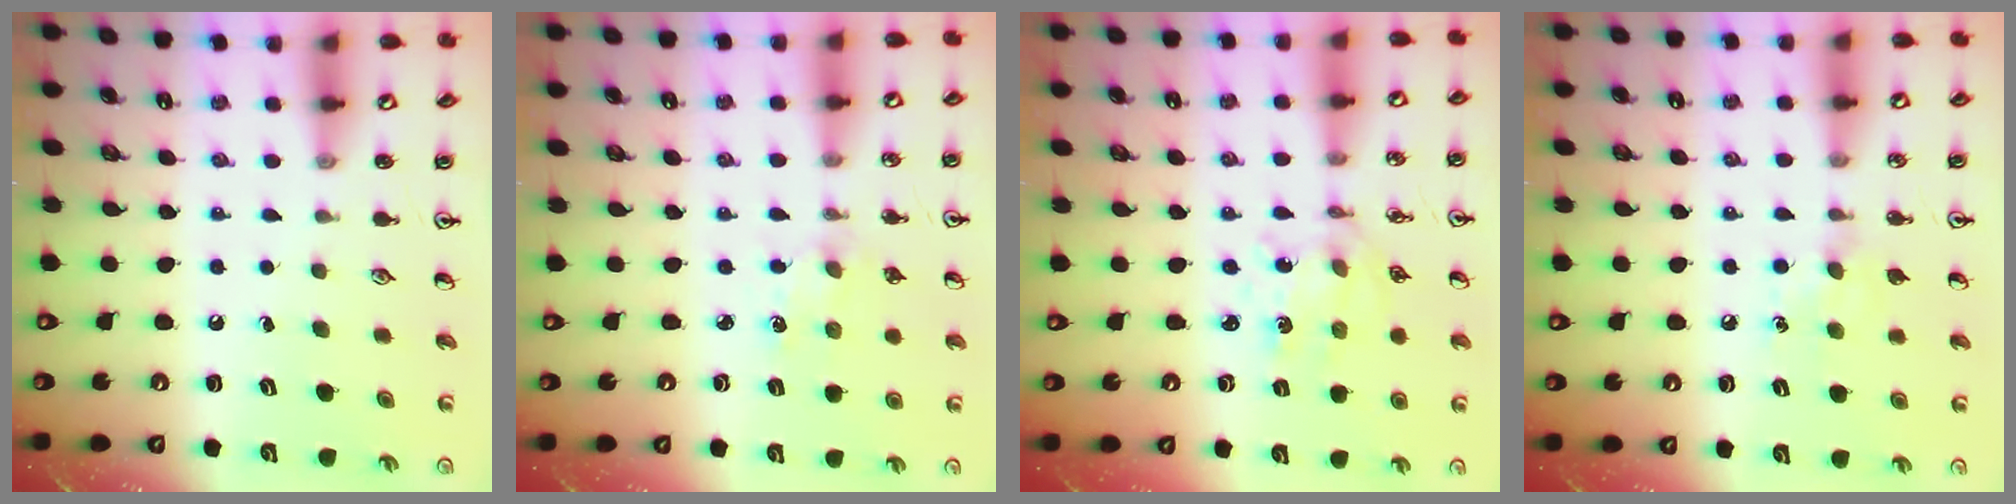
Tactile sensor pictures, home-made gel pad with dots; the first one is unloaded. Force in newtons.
{"total": 2.0, "press": 2.0, "slide": 0.3}
{"total": 2.9, "press": 2.7, "slide": 1.0}
{"total": 6.8, "press": 6.8, "slide": 0.9}